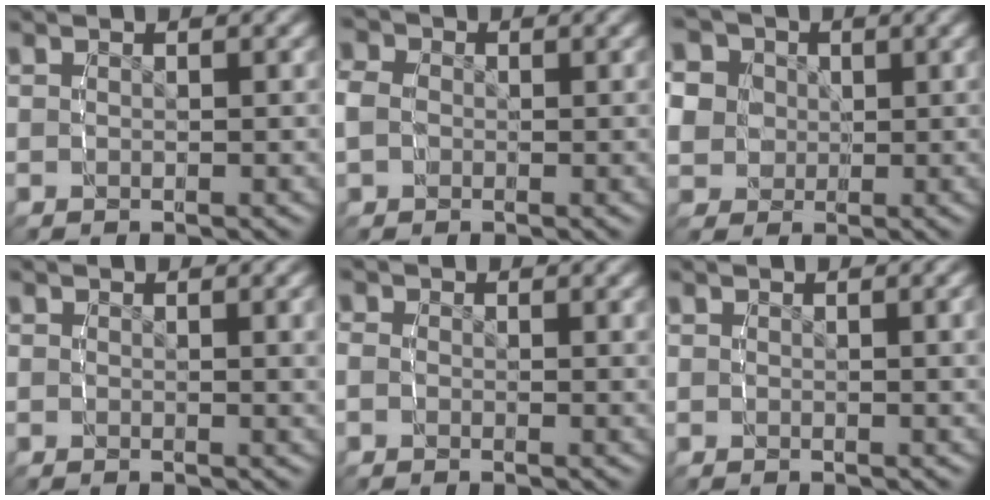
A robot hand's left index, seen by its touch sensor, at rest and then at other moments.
{"total": 3.4, "force": [0.1, 3.1, 1.4], "torque": [-0.044, -0.004, 0.000]}
{"total": 11.0, "force": [2.9, 9.3, 5.0], "torque": [-0.113, -0.008, 0.044]}
{"total": 1.1, "force": [0.3, 0.4, 0.9], "torque": [-0.007, 0.000, 0.005]}
{"total": 1.6, "force": [-0.1, 1.4, 0.9], "torque": [-0.020, 0.001, -0.009]}
{"total": 0.9, "force": [0.3, 0.3, 0.8], "torque": [-0.005, 0.006, 0.002]}